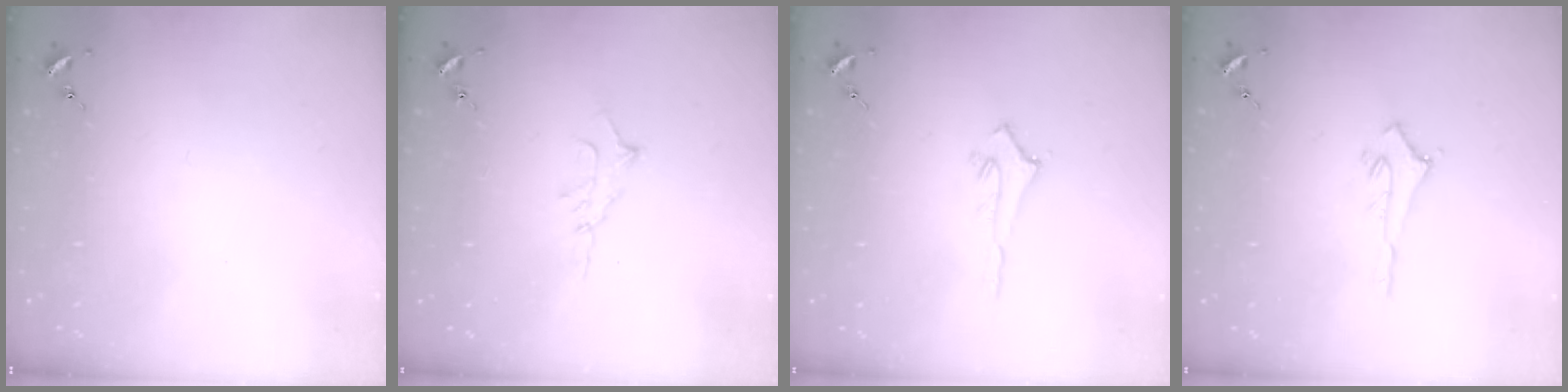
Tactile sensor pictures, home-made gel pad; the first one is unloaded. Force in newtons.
{"total": 6.1, "press": 6.1, "slide": 0.6}
{"total": 2.8, "press": 2.7, "slide": 0.4}
{"total": 2.8, "press": 2.8, "slide": 0.2}